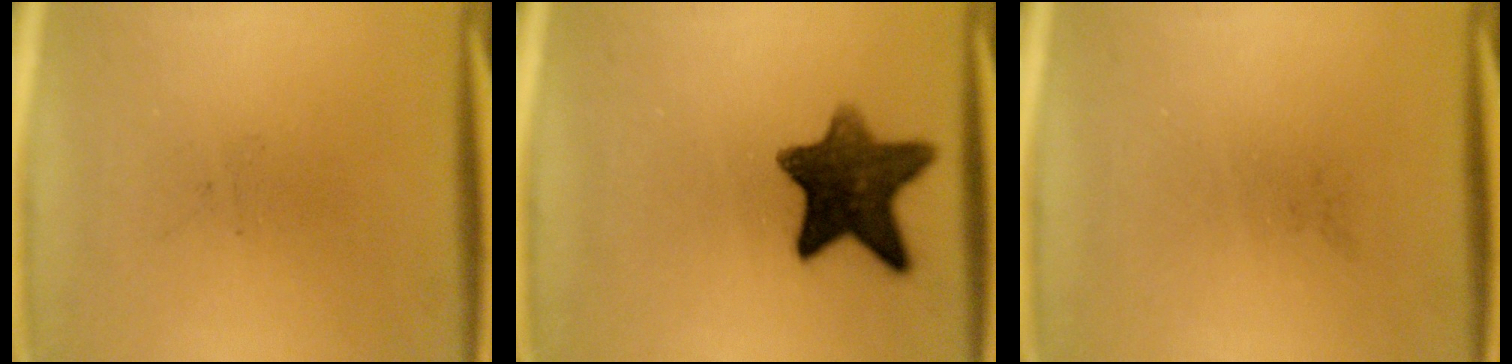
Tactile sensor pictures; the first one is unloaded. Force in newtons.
{"total": 11.1}
{"total": 0.0}